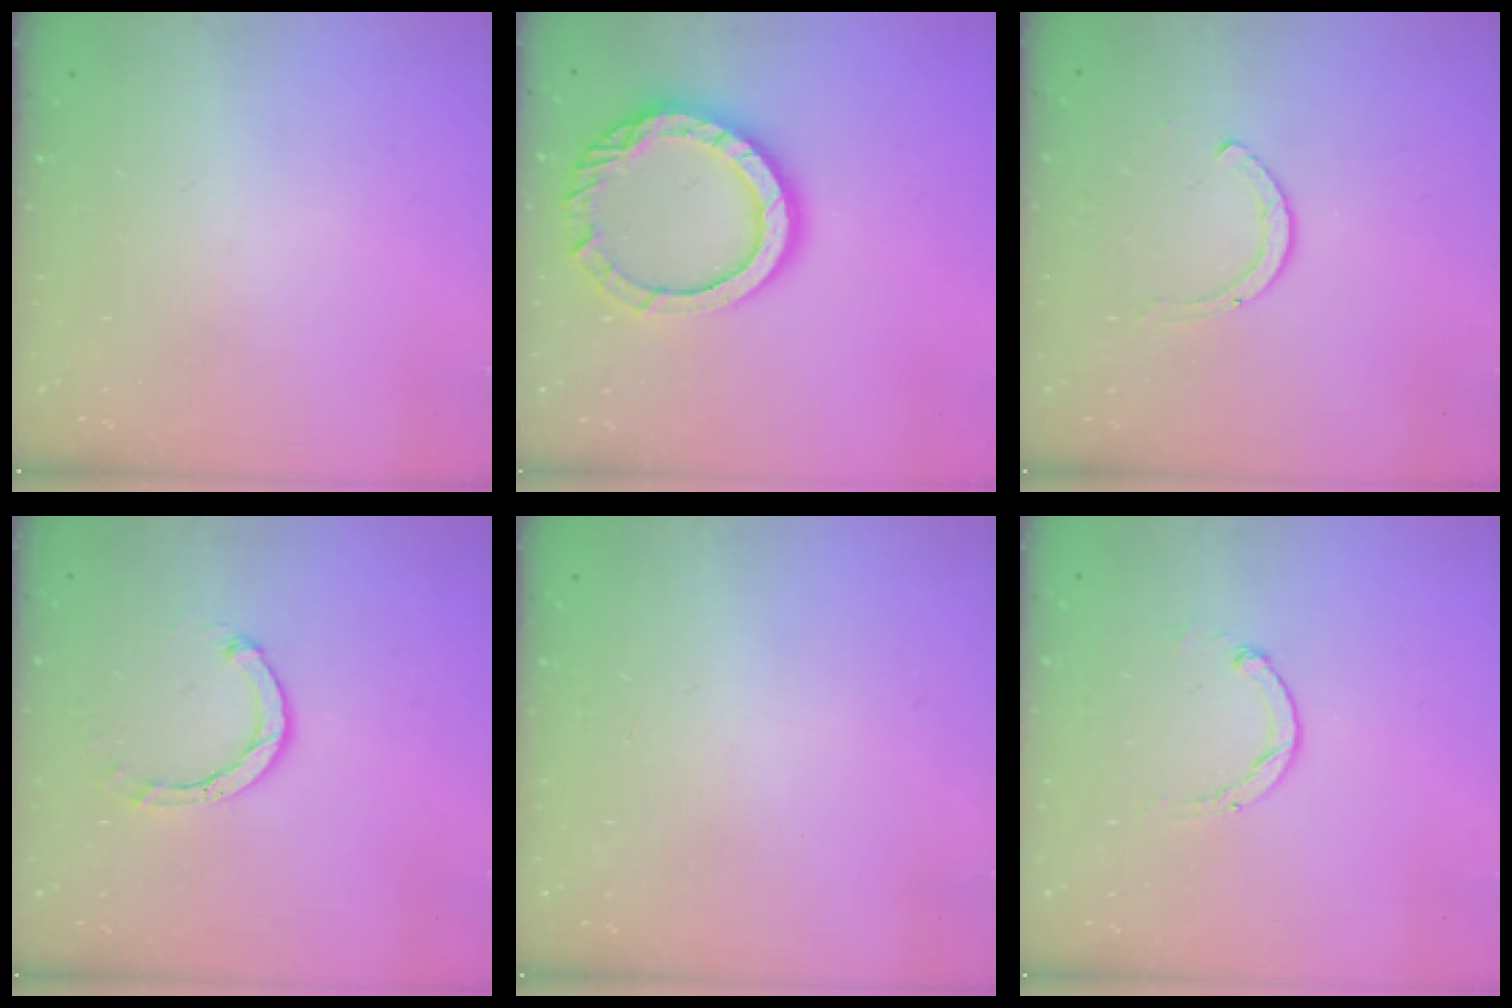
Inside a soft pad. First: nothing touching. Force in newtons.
{"total": 13.9, "press": 13.9, "slide": 1.0}
{"total": 2.0, "press": 1.9, "slide": 0.3}
{"total": 3.0, "press": 3.0, "slide": 0.4}
{"total": 2.6, "press": 2.6, "slide": 0.2}
{"total": 1.2, "press": 1.2, "slide": 0.3}